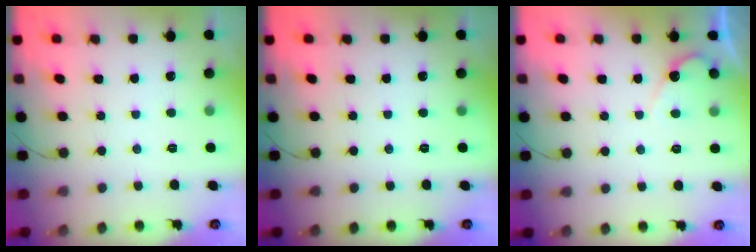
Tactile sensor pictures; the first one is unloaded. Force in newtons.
{"total": 0.0}
{"total": 5.5, "press": 5.5, "slide": 0.3}